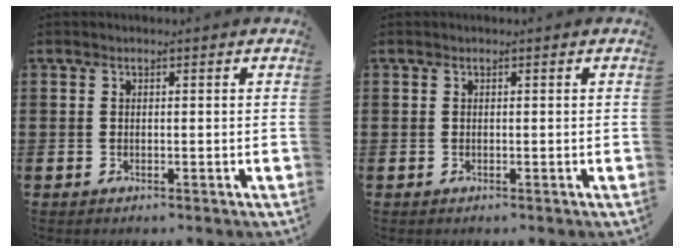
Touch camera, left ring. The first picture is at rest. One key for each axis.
{"total": 0.0}